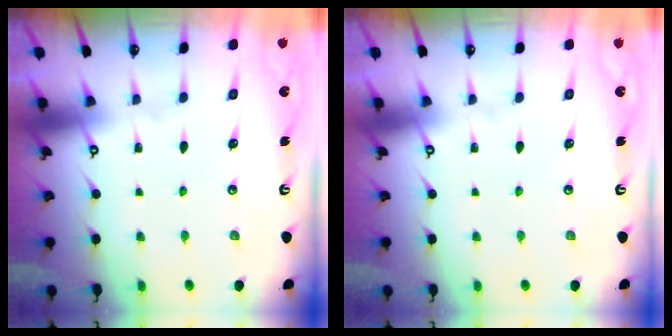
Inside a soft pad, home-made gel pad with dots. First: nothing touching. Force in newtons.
{"total": 0.0}